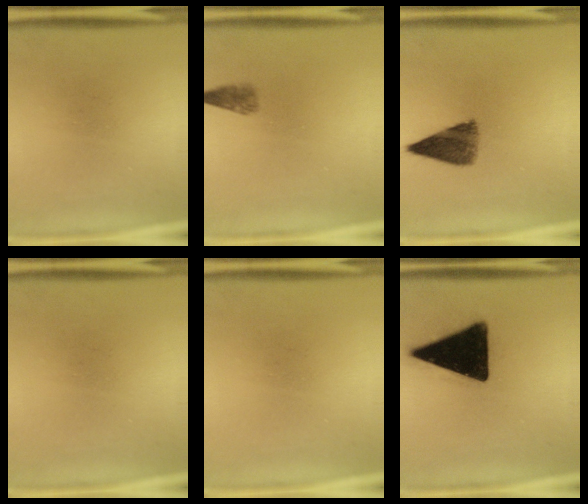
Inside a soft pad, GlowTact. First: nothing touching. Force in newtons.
{"total": 1.9}
{"total": 6.7}
{"total": 0.0}
{"total": 0.0}
{"total": 19.6}